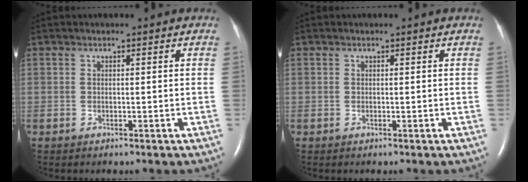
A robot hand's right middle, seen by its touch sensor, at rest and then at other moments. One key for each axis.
{"total": 0.0}